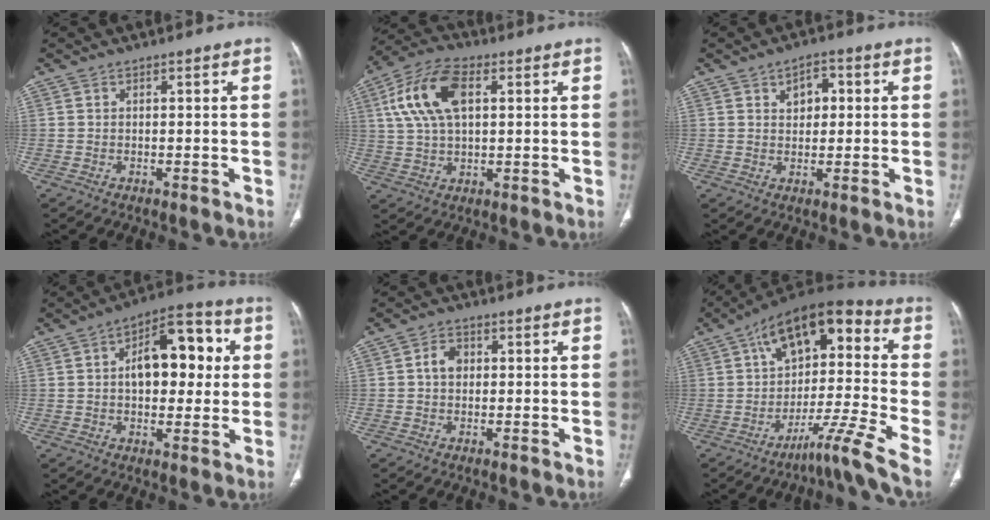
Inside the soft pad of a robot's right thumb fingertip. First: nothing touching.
{"total": 13.0, "force": [3.6, 7.0, 10.4], "torque": [-0.209, 0.015, 0.068]}
{"total": 4.2, "force": [1.4, 2.8, 2.8], "torque": [-0.018, 0.005, 0.017]}
{"total": 14.9, "force": [2.6, 8.3, 12.1], "torque": [-0.131, 0.023, 0.033]}
{"total": 3.2, "force": [0.4, 2.5, 2.0], "torque": [-0.029, 0.010, 0.003]}
{"total": 16.7, "force": [-3.3, 3.2, 16.0], "torque": [-0.240, 0.057, -0.069]}